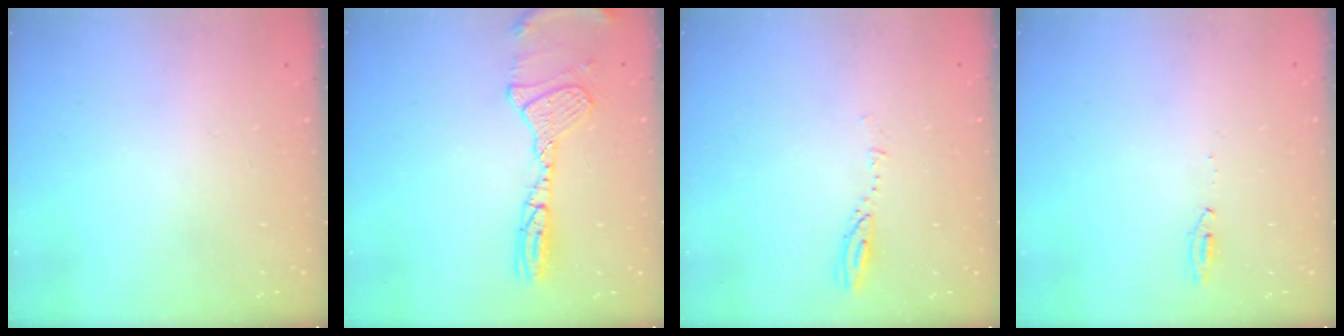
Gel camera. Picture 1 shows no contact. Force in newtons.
{"total": 13.4, "press": 13.1, "slide": 2.6}
{"total": 2.9, "press": 2.9, "slide": 0.3}
{"total": 17.2, "press": 4.3, "slide": 16.7}